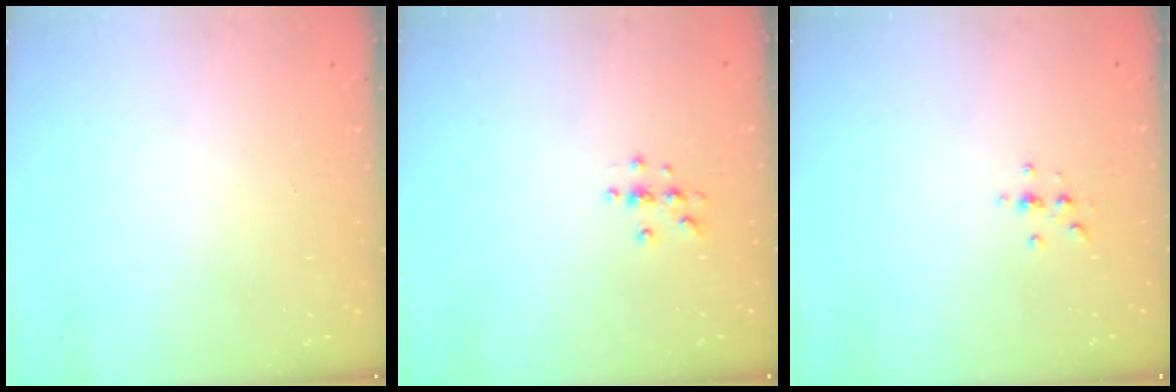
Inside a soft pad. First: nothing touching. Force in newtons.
{"total": 4.0, "press": 3.9, "slide": 0.4}
{"total": 2.3, "press": 2.3, "slide": 0.2}